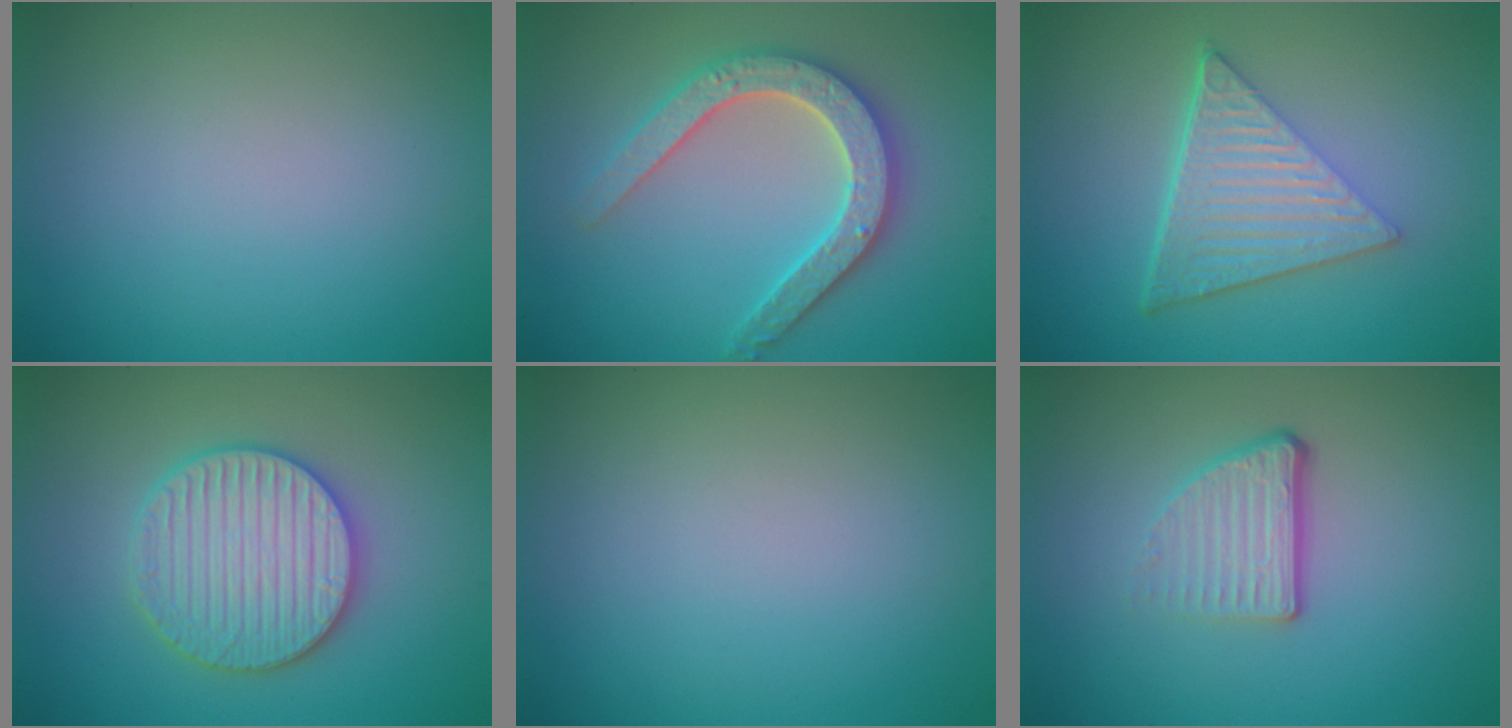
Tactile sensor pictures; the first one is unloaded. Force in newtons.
{"total": 5.3, "press": 5.2, "slide": 0.9}
{"total": 6.8, "press": 4.5, "slide": 5.1}
{"total": 5.9, "press": 5.8, "slide": 1.1}
{"total": 0.0}
{"total": 3.6, "press": 2.2, "slide": 2.8}